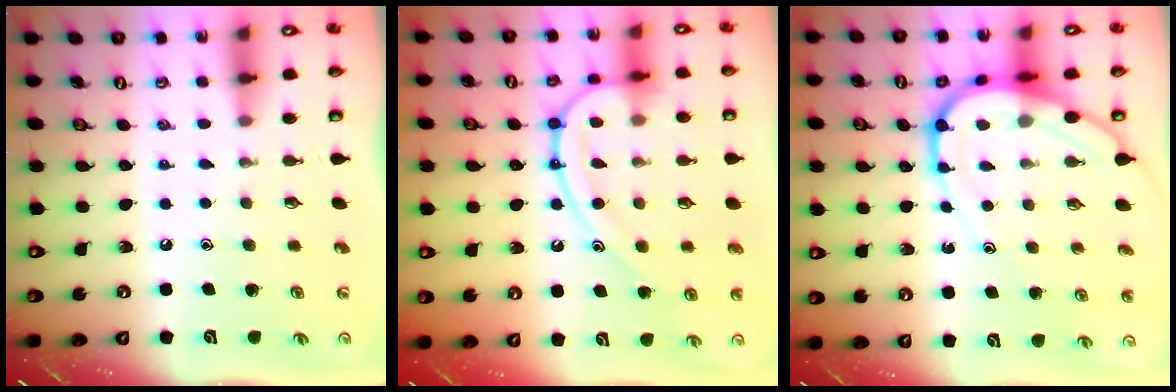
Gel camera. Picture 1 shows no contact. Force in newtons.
{"total": 14.8, "press": 14.8, "slide": 1.5}
{"total": 12.5, "press": 12.4, "slide": 1.3}